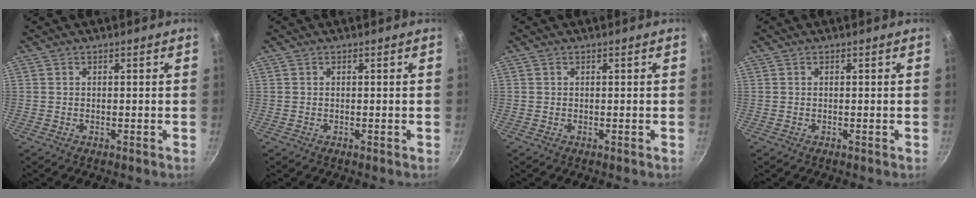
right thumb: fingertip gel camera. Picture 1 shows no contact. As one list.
[{"total": 0.0}, {"total": 0.0}, {"total": 0.0}]